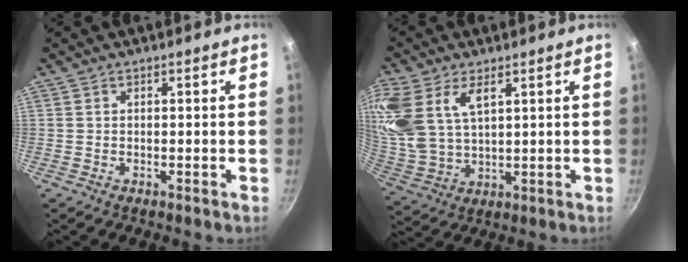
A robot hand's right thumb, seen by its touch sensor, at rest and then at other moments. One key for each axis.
{"total": 17.8, "fx": 6.8, "fy": 10.4, "fz": 12.7, "tx": -0.307, "ty": -0.004, "tz": 0.139}